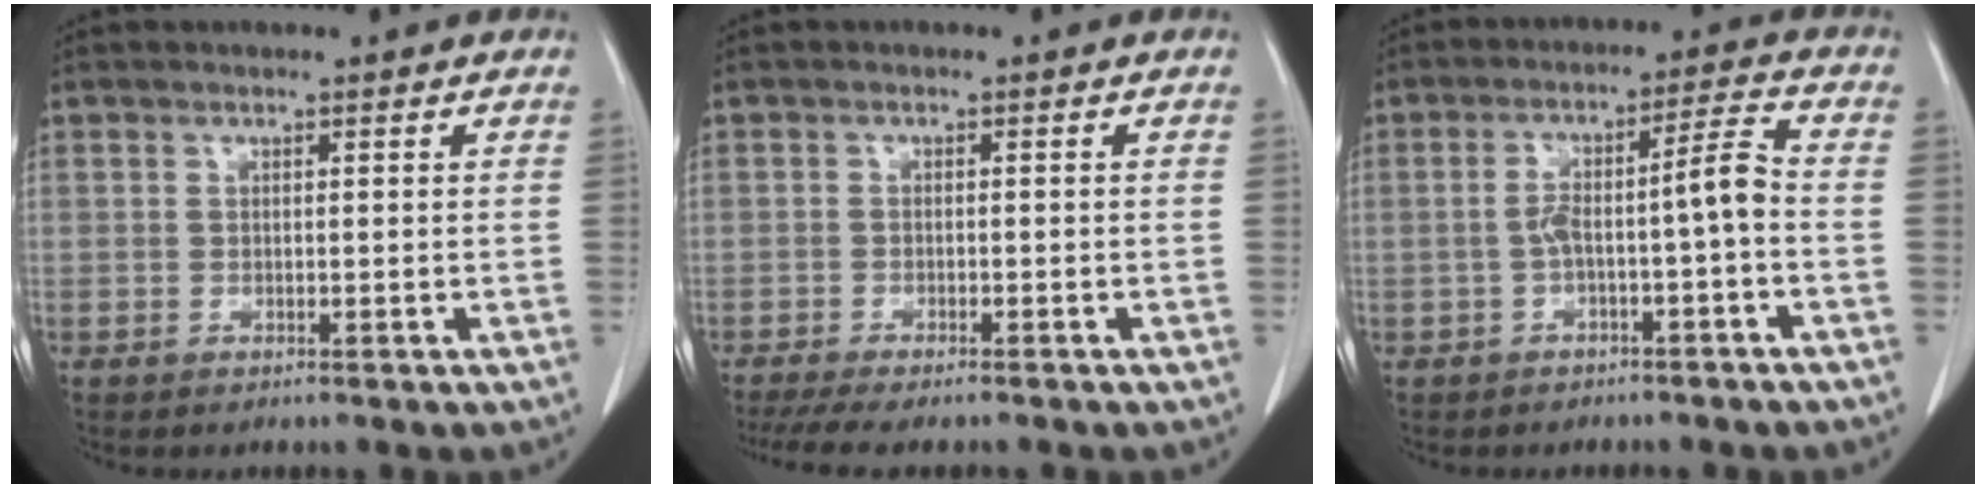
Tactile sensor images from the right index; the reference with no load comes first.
{"total": 4.3, "force": [-3.4, 0.0, 2.7], "torque": [-0.039, -0.010, -0.059]}
{"total": 6.3, "force": [-1.5, -0.2, 6.2], "torque": [-0.103, 0.028, -0.022]}